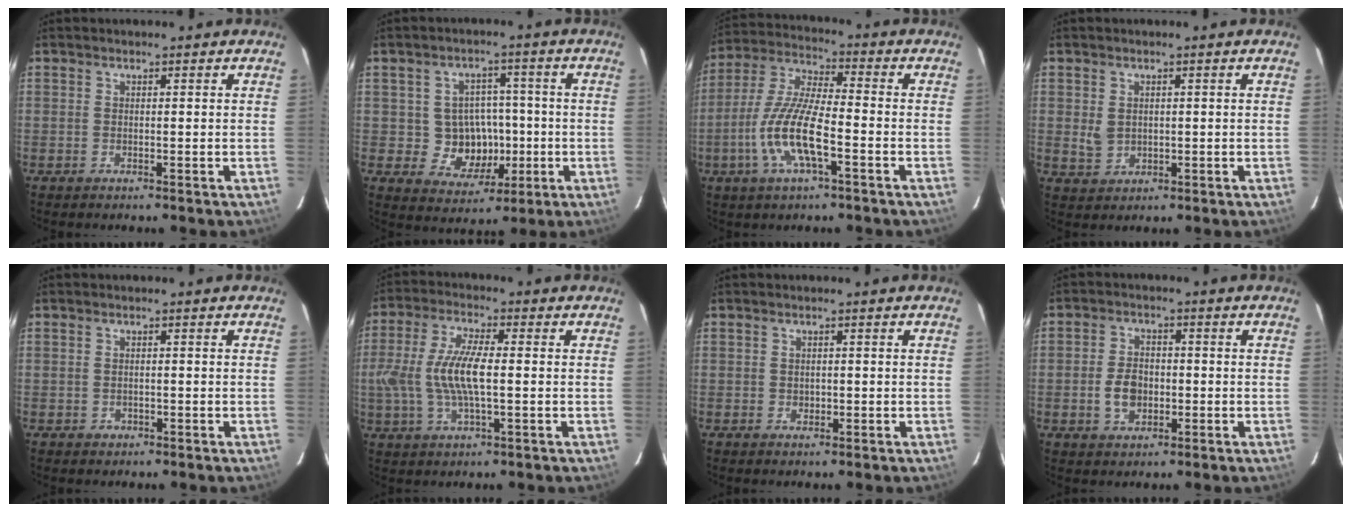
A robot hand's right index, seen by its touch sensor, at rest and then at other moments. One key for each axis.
{"total": 8.6, "fx": -1.2, "fy": 7.9, "fz": 3.1, "tx": -0.070, "ty": 0.014, "tz": -0.003}
{"total": 12.9, "fx": -4.7, "fy": 3.2, "fz": 11.6, "tx": -0.246, "ty": -0.006, "tz": -0.091}
{"total": 3.4, "fx": 0.3, "fy": 2.9, "fz": 1.7, "tx": -0.031, "ty": -0.002, "tz": 0.013}
{"total": 1.2, "fx": -0.6, "fy": 0.9, "fz": 0.2, "tx": -0.002, "ty": 0.001, "tz": -0.005}
{"total": 11.1, "fx": -0.6, "fy": 3.4, "fz": 10.5, "tx": -0.217, "ty": 0.001, "tz": -0.011}
{"total": 1.3, "fx": -0.2, "fy": 1.2, "fz": 0.3, "tx": -0.003, "ty": 0.000, "tz": 0.000}
{"total": 5.7, "fx": -1.3, "fy": 4.1, "fz": 3.8, "tx": -0.077, "ty": 0.007, "tz": -0.017}